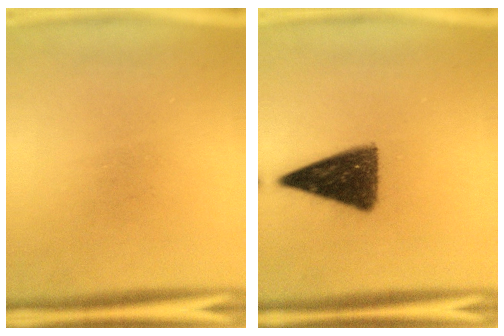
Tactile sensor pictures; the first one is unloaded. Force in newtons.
{"total": 12.0}